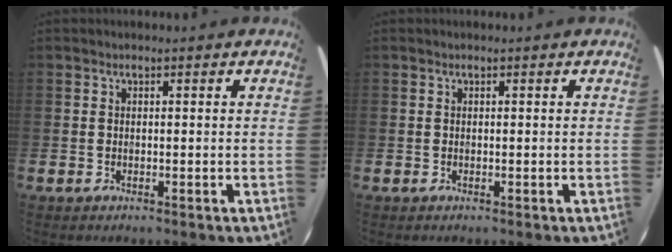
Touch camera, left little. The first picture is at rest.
{"total": 0.0}